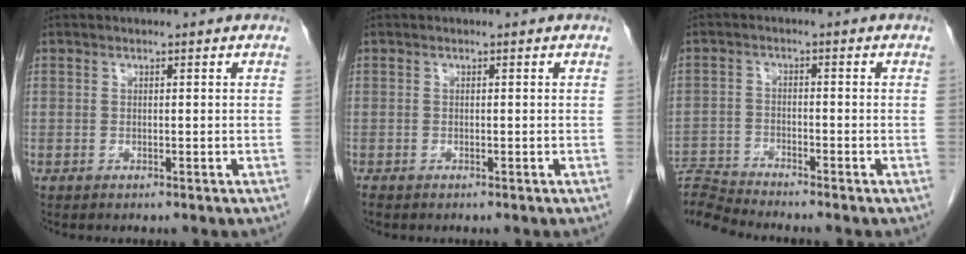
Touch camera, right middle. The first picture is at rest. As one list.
[{"total": 0.7, "force": [-0.6, 0.3, 0.2], "torque": [-0.012, -0.003, -0.014]}, {"total": 6.4, "force": [-6.2, -1.7, -0.2], "torque": [-0.008, -0.001, -0.119]}]